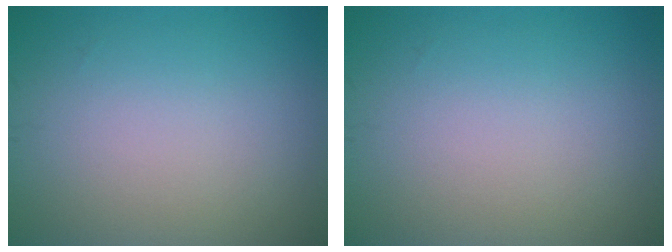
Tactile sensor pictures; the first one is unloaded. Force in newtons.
{"total": 0.0}